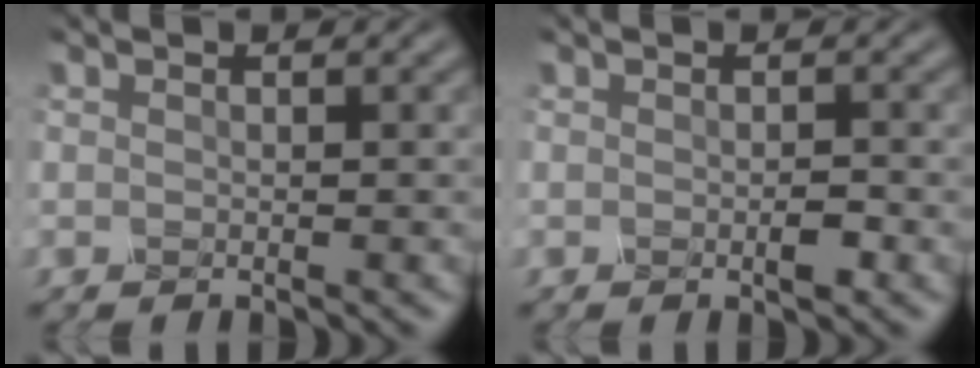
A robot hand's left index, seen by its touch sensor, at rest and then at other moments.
{"total": 1.0, "force": [-0.7, 0.0, 0.8], "torque": [-0.027, 0.000, -0.005]}